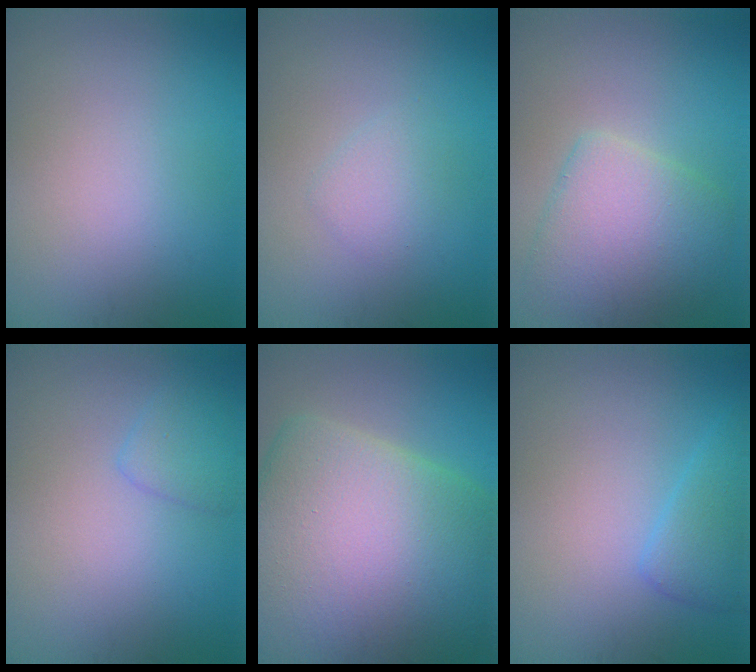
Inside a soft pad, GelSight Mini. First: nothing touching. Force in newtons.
{"total": 1.4, "press": 1.4, "slide": 0.1}
{"total": 5.2, "press": 5.2, "slide": 0.2}
{"total": 1.7, "press": 1.7, "slide": 0.2}
{"total": 15.9, "press": 15.9, "slide": 1.0}
{"total": 2.4, "press": 2.4, "slide": 0.1}